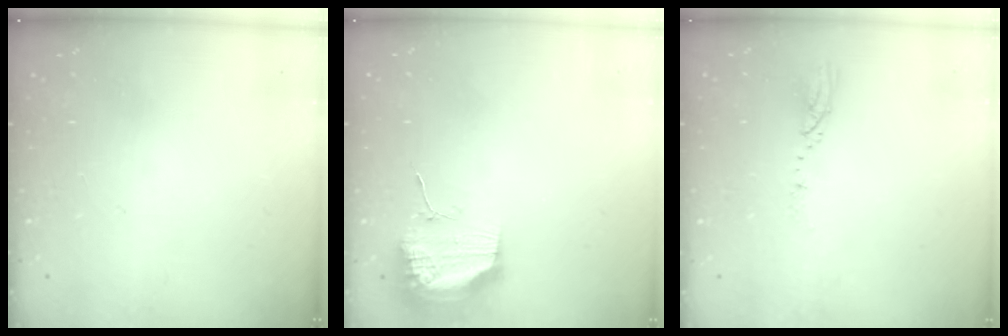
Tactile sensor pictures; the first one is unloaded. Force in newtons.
{"total": 12.3, "press": 12.3, "slide": 1.1}
{"total": 3.1, "press": 3.1, "slide": 0.3}